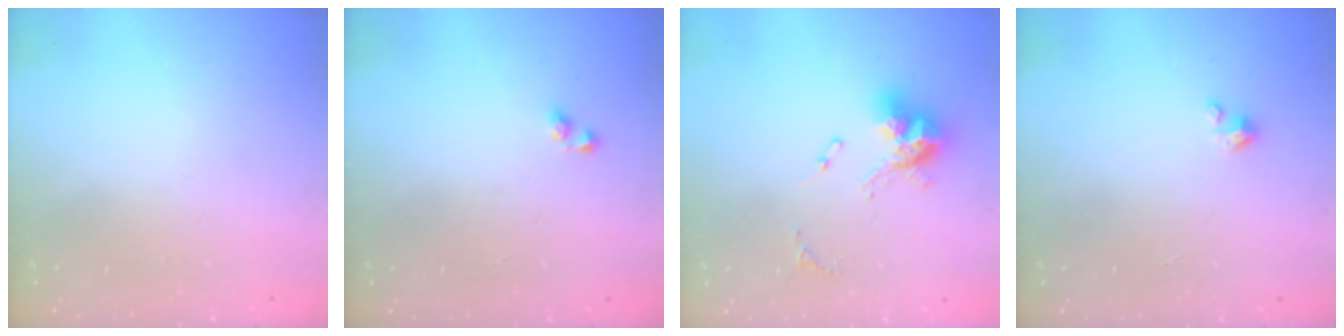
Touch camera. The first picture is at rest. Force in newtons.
{"total": 2.9, "press": 2.9, "slide": 0.2}
{"total": 12.6, "press": 12.5, "slide": 1.4}
{"total": 2.0, "press": 1.9, "slide": 0.3}